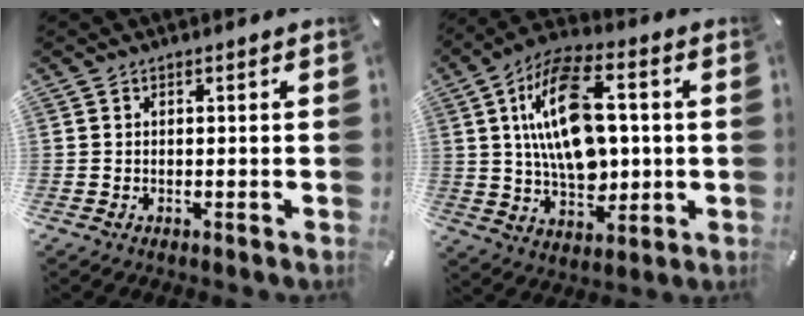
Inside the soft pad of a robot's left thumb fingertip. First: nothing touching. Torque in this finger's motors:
{"motor_torque": [2.30, 2.71, 1.96, -0.81, 0.33]}